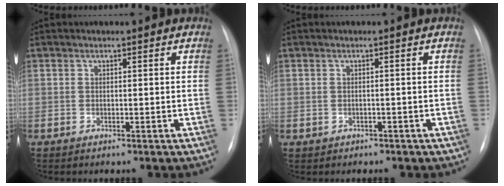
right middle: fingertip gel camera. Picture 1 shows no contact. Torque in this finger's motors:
{"motor_torque": [-0.24, -0.09, -0.03, 0.00]}